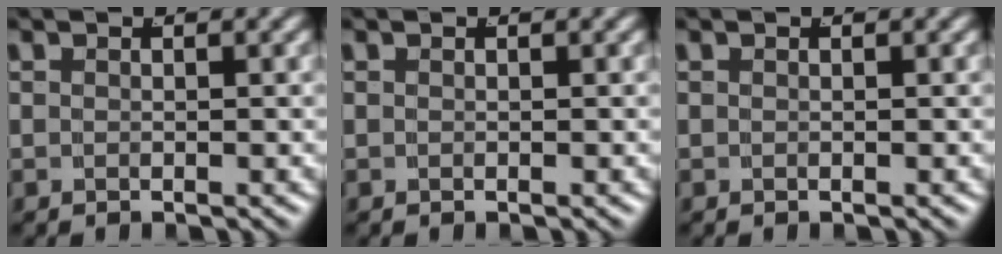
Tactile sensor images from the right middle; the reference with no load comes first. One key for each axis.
{"total": 0.0}
{"total": 0.0}